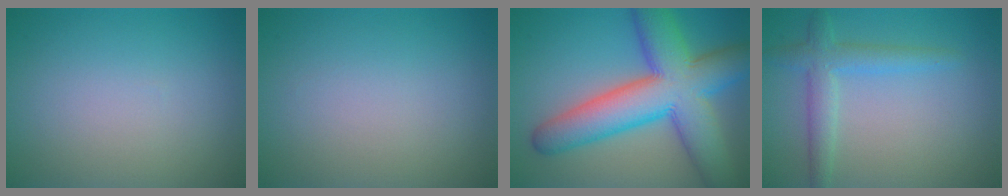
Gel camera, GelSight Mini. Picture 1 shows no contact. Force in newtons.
{"total": 0.0}
{"total": 11.9, "press": 11.9, "slide": 0.6}
{"total": 3.1, "press": 3.1, "slide": 0.2}